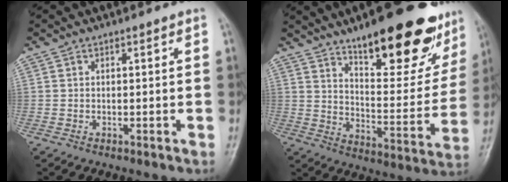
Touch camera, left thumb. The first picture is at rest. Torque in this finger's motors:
{"motor_torque": [1.92, 1.81, 1.45, -1.32, 0.09]}